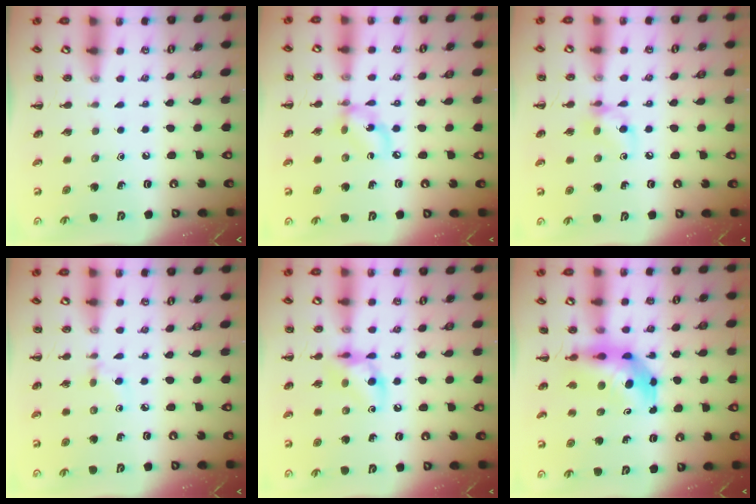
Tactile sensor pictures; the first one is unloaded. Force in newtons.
{"total": 7.1, "press": 6.9, "slide": 1.6}
{"total": 7.9, "press": 7.9, "slide": 0.7}
{"total": 4.0, "press": 3.7, "slide": 1.4}
{"total": 10.3, "press": 10.3, "slide": 0.9}
{"total": 6.5, "press": 6.2, "slide": 1.8}